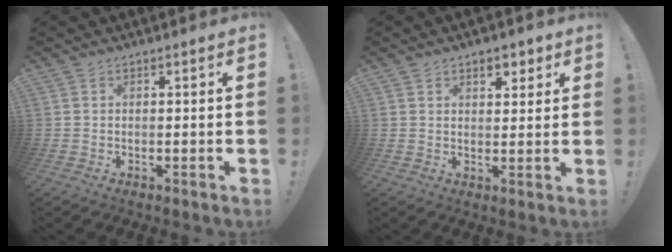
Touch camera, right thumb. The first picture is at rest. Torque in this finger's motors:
{"motor_torque": [-0.18, 0.31, 0.14, 0.36, 0.03]}